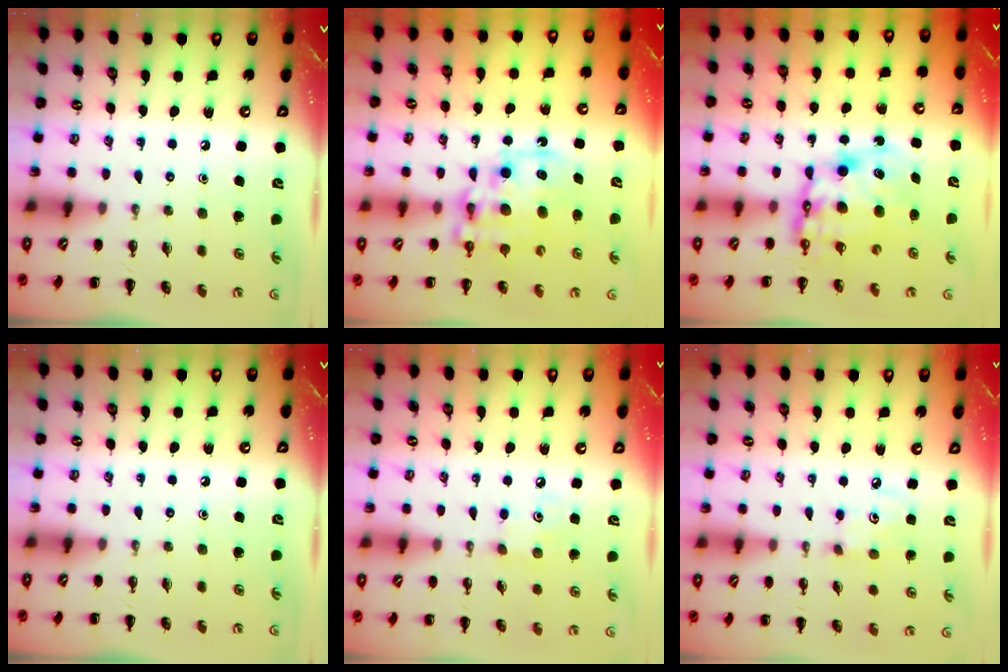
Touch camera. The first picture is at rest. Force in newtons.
{"total": 12.7, "press": 12.4, "slide": 3.0}
{"total": 10.1, "press": 9.7, "slide": 2.6}
{"total": 0.0}
{"total": 4.9, "press": 4.7, "slide": 1.2}
{"total": 3.4, "press": 3.3, "slide": 1.0}